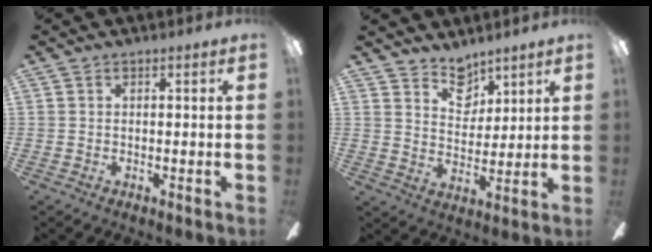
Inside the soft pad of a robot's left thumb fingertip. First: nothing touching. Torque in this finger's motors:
{"motor_torque": [0.16, 0.15, -0.47, -0.14, 0.09]}